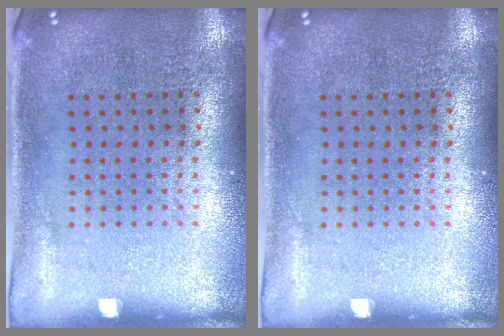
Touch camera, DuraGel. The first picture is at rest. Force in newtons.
{"total": 0.0}